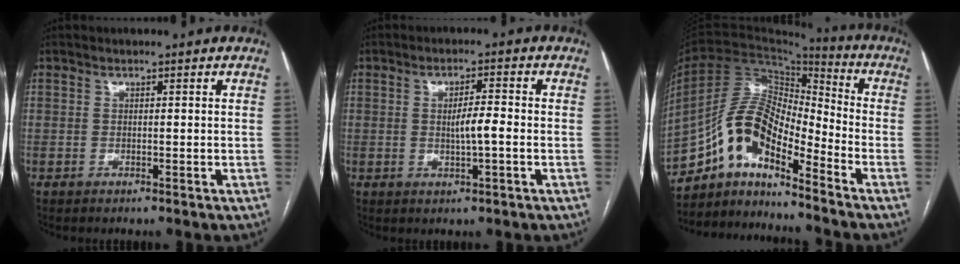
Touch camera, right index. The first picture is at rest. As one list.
[{"total": 4.1, "force": [-0.4, 0.4, 4.1], "torque": [-0.070, 0.001, -0.004]}, {"total": 13.5, "force": [-9.5, 3.9, 8.8], "torque": [-0.164, 0.036, -0.170]}]